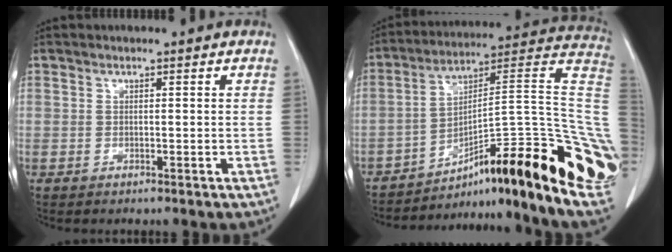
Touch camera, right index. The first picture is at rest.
{"total": 31.5, "force": [-14.8, 4.2, 27.5], "torque": [-0.273, 0.022, -0.219]}